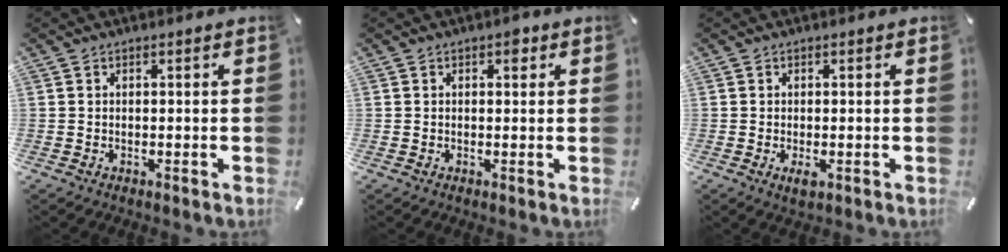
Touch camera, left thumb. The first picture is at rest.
{"total": 1.9, "force": [0.8, 1.1, 1.3], "torque": [-0.013, -0.001, 0.009]}
{"total": 2.1, "force": [-0.3, 0.6, 2.0], "torque": [-0.041, -0.005, -0.007]}